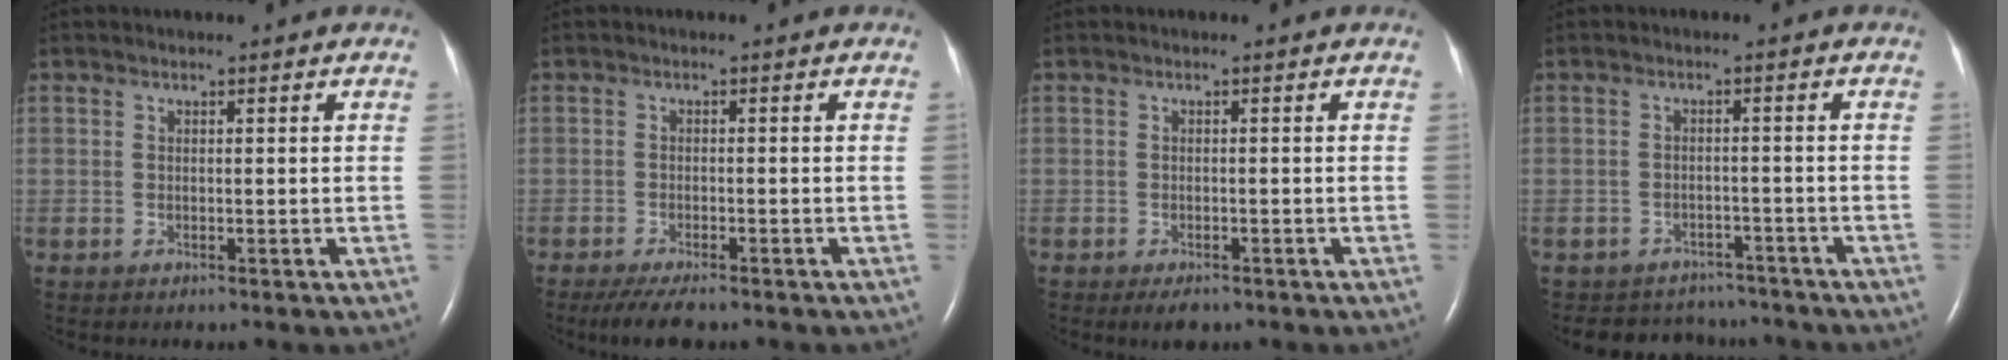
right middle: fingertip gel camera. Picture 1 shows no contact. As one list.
[{"total": 5.0, "force": [-3.9, 1.0, 3.0], "torque": [-0.053, -0.012, -0.062]}, {"total": 2.2, "force": [-1.5, 0.9, 1.4], "torque": [-0.024, -0.003, -0.018]}, {"total": 6.6, "force": [-6.1, 2.7, -0.2], "torque": [0.004, 0.016, -0.076]}]